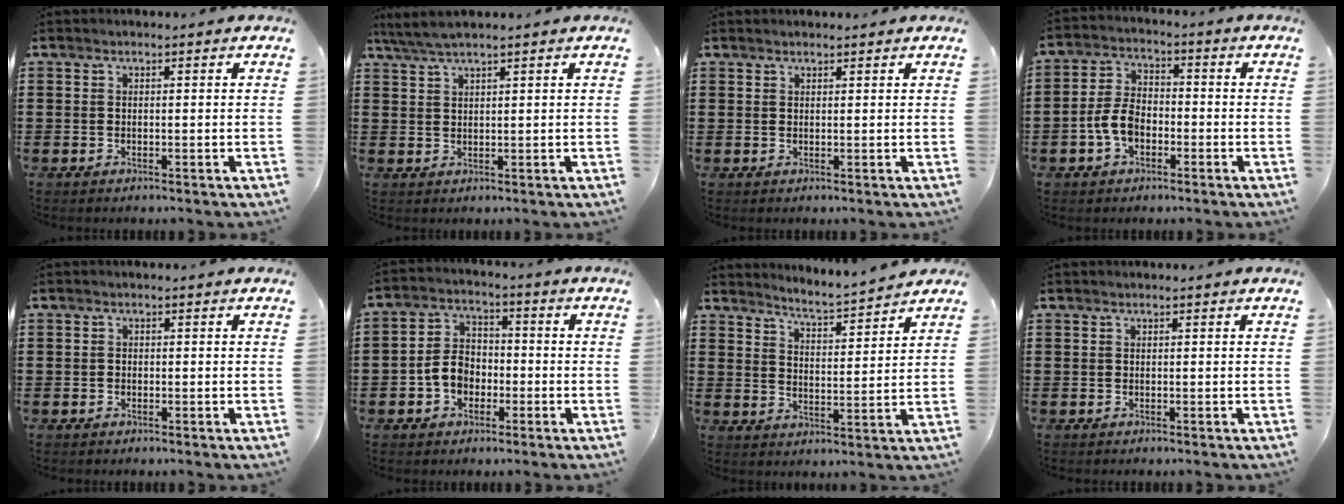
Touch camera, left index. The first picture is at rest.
{"total": 3.2, "force": [2.7, 0.0, 1.7], "torque": [-0.039, 0.002, 0.050]}
{"total": 0.8, "force": [0.8, 0.1, 0.1], "torque": [-0.004, 0.000, 0.015]}
{"total": 5.8, "force": [-2.0, 3.6, 4.0], "torque": [-0.107, 0.001, -0.047]}
{"total": 0.6, "force": [-0.4, 0.5, 0.1], "torque": [-0.005, 0.000, -0.008]}
{"total": 5.5, "force": [-2.0, 4.2, 2.9], "torque": [-0.073, 0.010, -0.044]}
{"total": 4.0, "force": [3.9, -0.3, 0.5], "torque": [-0.030, -0.029, 0.063]}
{"total": 0.0}